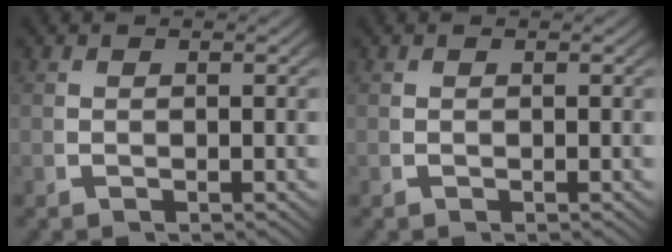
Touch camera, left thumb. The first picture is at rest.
{"total": 0.0}